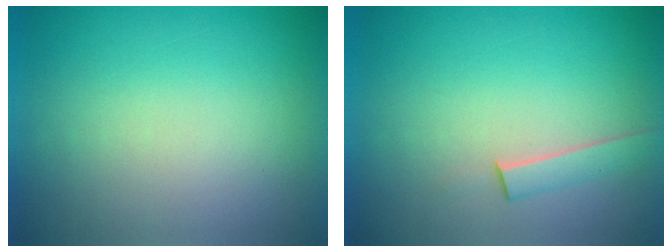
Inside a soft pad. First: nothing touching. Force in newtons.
{"total": 1.8}